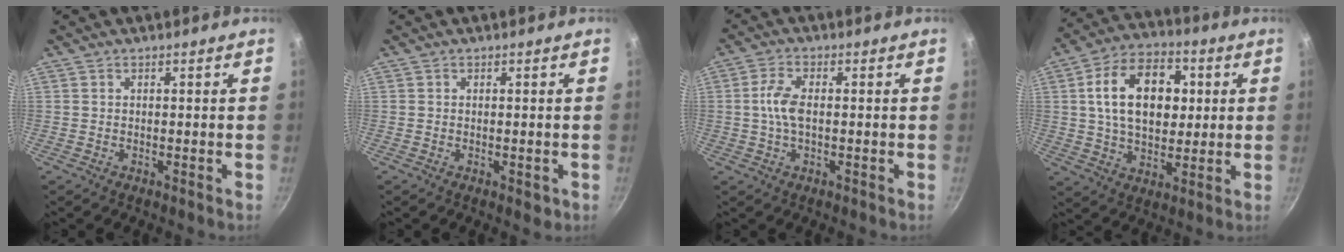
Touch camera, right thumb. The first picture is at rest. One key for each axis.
{"total": 1.5, "fx": -0.4, "fy": 0.8, "fz": 1.2, "tx": -0.016, "ty": -0.004, "tz": -0.005}
{"total": 5.2, "fx": 0.0, "fy": 2.6, "fz": 4.5, "tx": -0.098, "ty": 0.011, "tz": -0.006}
{"total": 17.1, "fx": 3.2, "fy": 11.3, "fz": 12.5, "tx": -0.174, "ty": 0.011, "tz": 0.044}